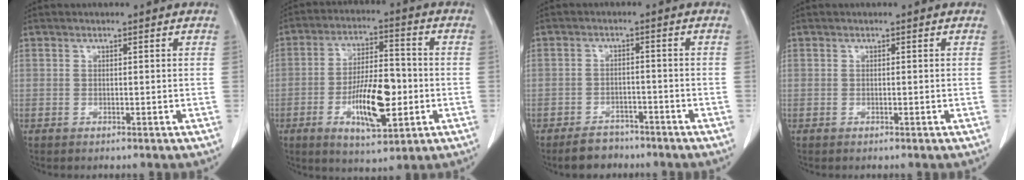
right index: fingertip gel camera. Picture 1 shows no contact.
{"total": 12.0, "force": [-3.0, 3.9, 10.9], "torque": [-0.196, 0.001, -0.047]}
{"total": 4.6, "force": [-3.7, 2.5, 0.9], "torque": [-0.018, 0.005, -0.058]}
{"total": 0.0}